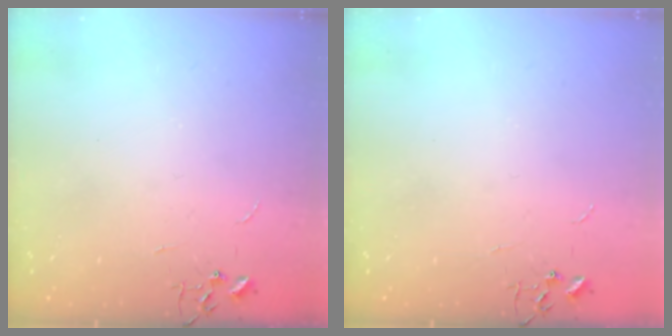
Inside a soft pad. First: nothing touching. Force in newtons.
{"total": 0.0}